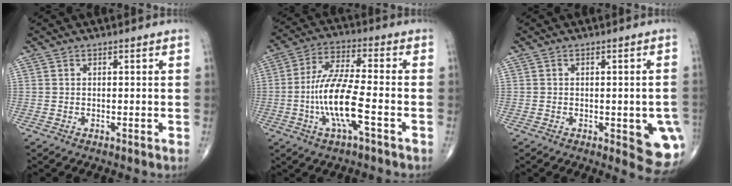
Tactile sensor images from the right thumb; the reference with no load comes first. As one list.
[{"total": 12.5, "force": [-3.6, 2.9, 11.6], "torque": [-0.244, 0.023, -0.069]}, {"total": 9.5, "force": [-2.2, 3.5, 8.5], "torque": [-0.078, -0.008, -0.019]}]